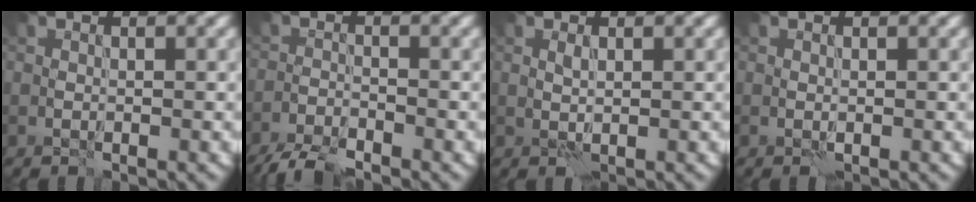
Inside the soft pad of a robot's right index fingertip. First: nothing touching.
{"total": 3.6, "force": [-3.4, 0.3, 1.2], "torque": [-0.025, -0.007, -0.072]}
{"total": 0.6, "force": [0.4, 0.0, 0.4], "torque": [-0.010, 0.004, 0.007]}
{"total": 0.0}